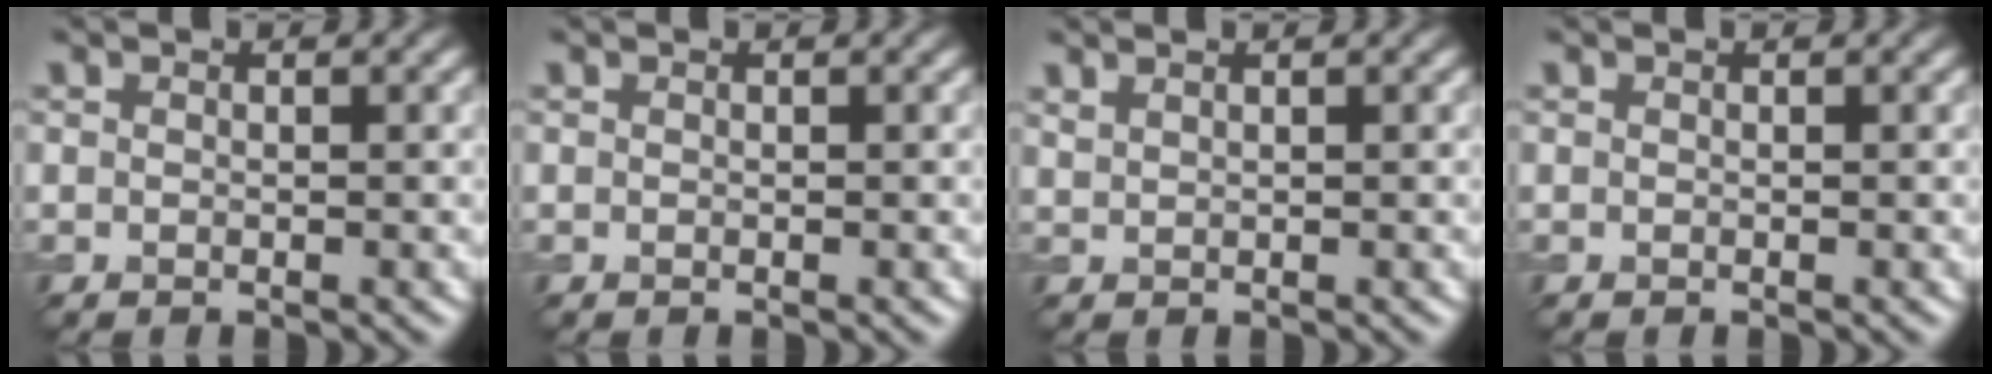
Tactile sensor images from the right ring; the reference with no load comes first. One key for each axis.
{"total": 0.0}
{"total": 0.9, "fx": 0.8, "fy": 0.2, "fz": 0.3, "tx": -0.006, "ty": 0.000, "tz": 0.018}
{"total": 0.0}